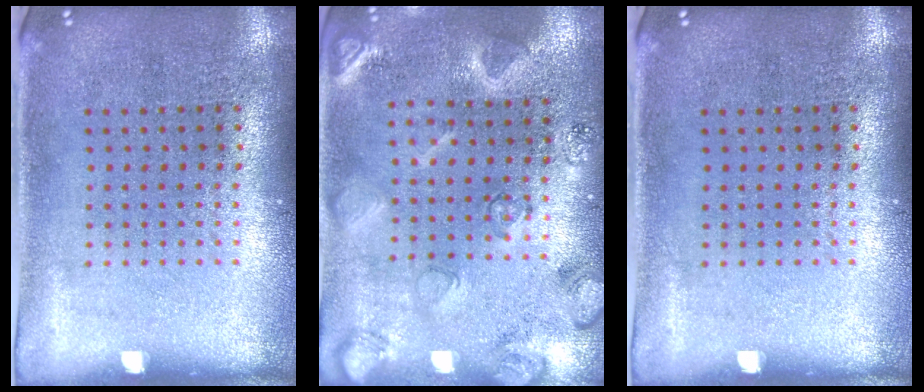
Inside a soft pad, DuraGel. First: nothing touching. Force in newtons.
{"total": 2.3, "press": 2.3, "slide": 0.3}
{"total": 0.0}